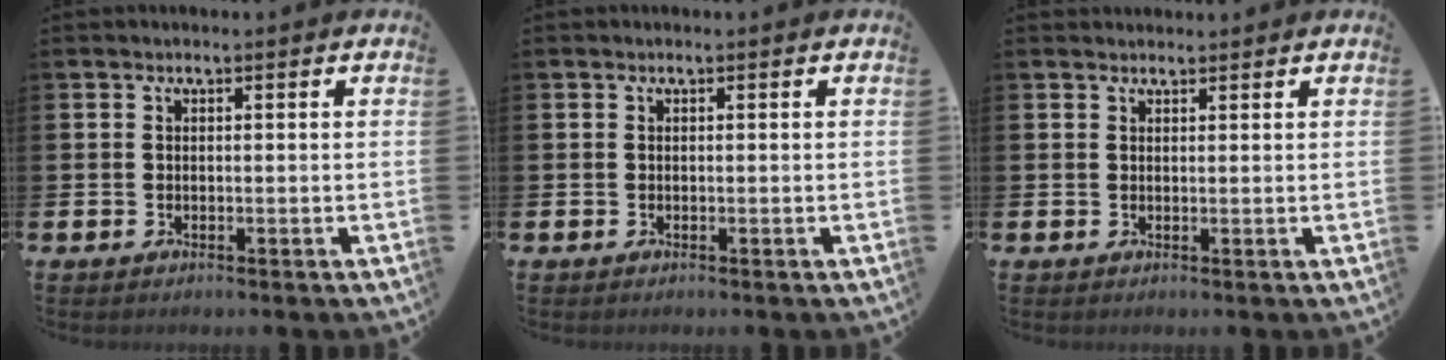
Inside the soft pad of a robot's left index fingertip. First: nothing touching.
{"total": 0.0}
{"total": 1.1, "force": [1.0, 0.3, 0.0], "torque": [0.009, 0.000, 0.017]}